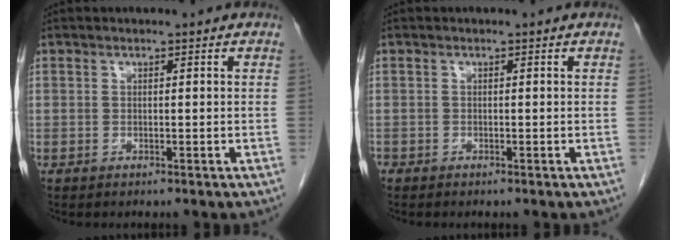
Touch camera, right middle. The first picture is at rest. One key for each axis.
{"total": 0.0}